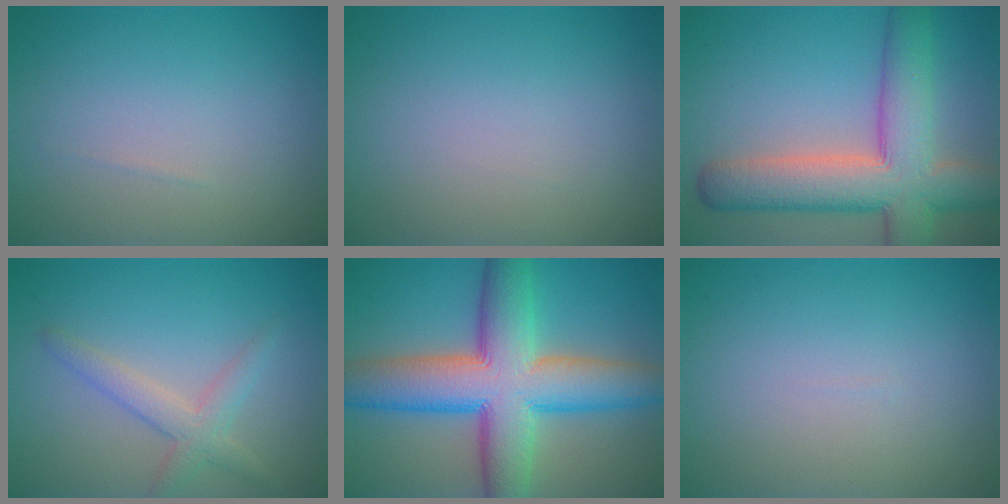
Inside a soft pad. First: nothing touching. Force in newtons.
{"total": 0.0}
{"total": 9.8, "press": 9.8, "slide": 0.8}
{"total": 2.8, "press": 2.8, "slide": 0.2}
{"total": 11.8, "press": 11.8, "slide": 0.3}
{"total": 0.0}